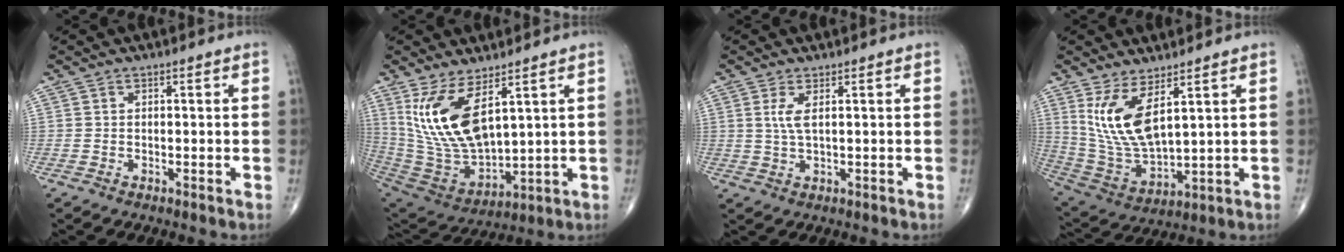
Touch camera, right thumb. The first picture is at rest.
{"total": 15.7, "force": [6.6, 6.7, 12.6], "torque": [-0.239, -0.036, 0.151]}
{"total": 3.1, "force": [1.0, 0.7, 2.8], "torque": [-0.066, -0.003, 0.025]}
{"total": 12.5, "force": [5.2, 4.8, 10.3], "torque": [-0.203, -0.040, 0.122]}